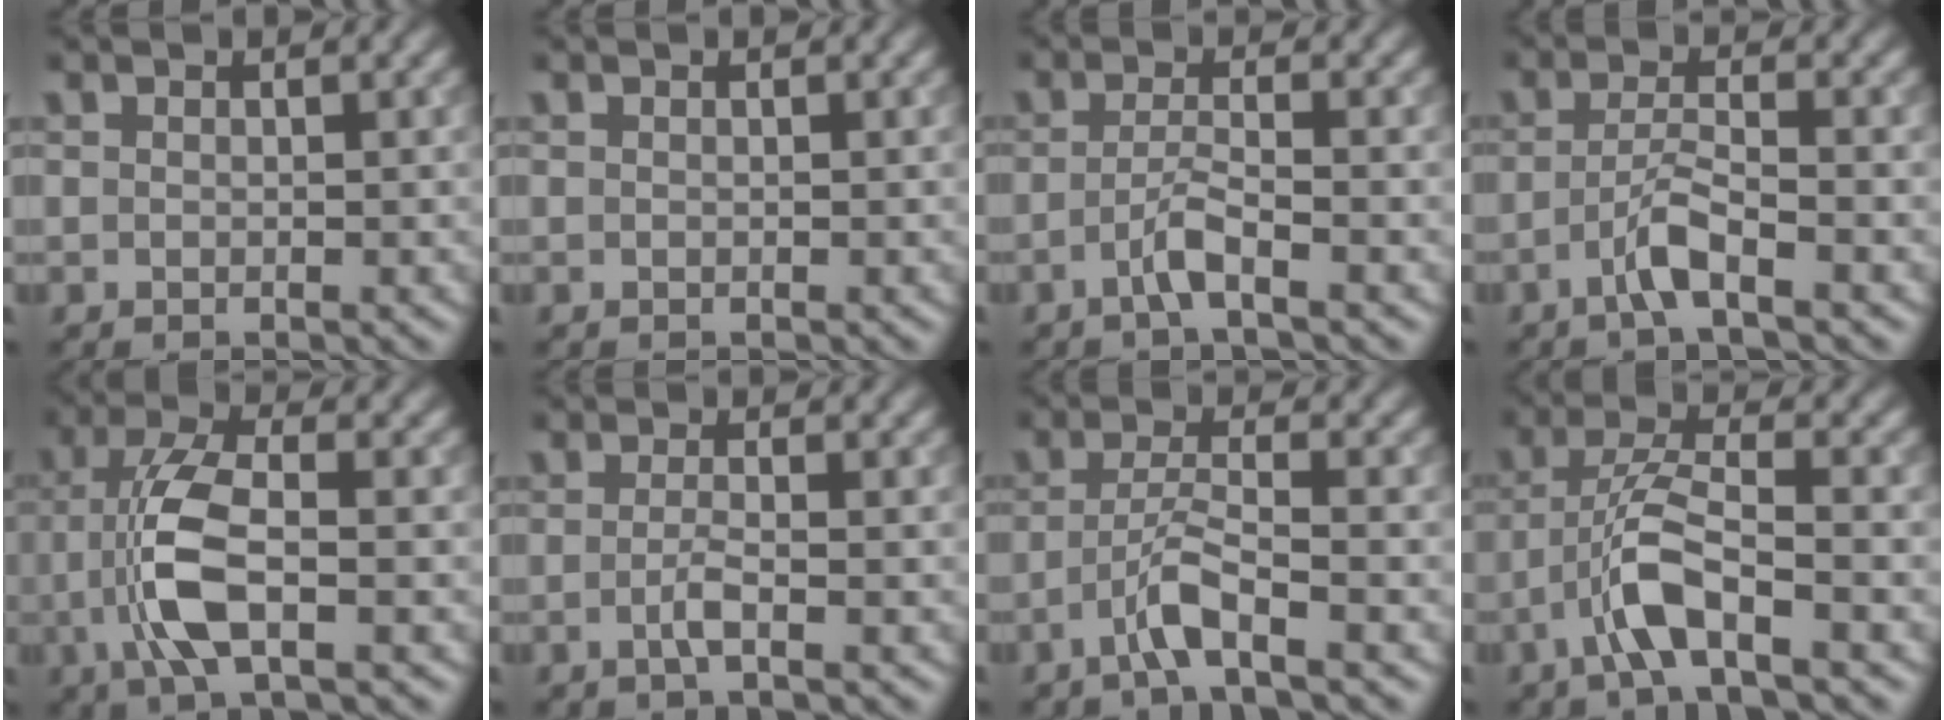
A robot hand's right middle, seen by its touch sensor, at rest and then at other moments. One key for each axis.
{"total": 0.0}
{"total": 2.4, "fx": -1.2, "fy": 0.3, "fz": 2.0, "tx": -0.040, "ty": 0.006, "tz": -0.031}
{"total": 2.9, "fx": -1.6, "fy": 0.3, "fz": 2.4, "tx": -0.049, "ty": 0.008, "tz": -0.039}
{"total": 6.1, "fx": -1.5, "fy": 2.0, "fz": 5.5, "tx": -0.120, "ty": 0.005, "tz": -0.033}
{"total": 1.8, "fx": -0.5, "fy": 0.4, "fz": 1.6, "tx": -0.030, "ty": 0.000, "tz": -0.015}
{"total": 3.3, "fx": -1.8, "fy": 0.3, "fz": 2.7, "tx": -0.054, "ty": 0.010, "tz": -0.044}
{"total": 4.9, "fx": -2.5, "fy": 1.0, "fz": 4.1, "tx": -0.081, "ty": 0.011, "tz": -0.052}